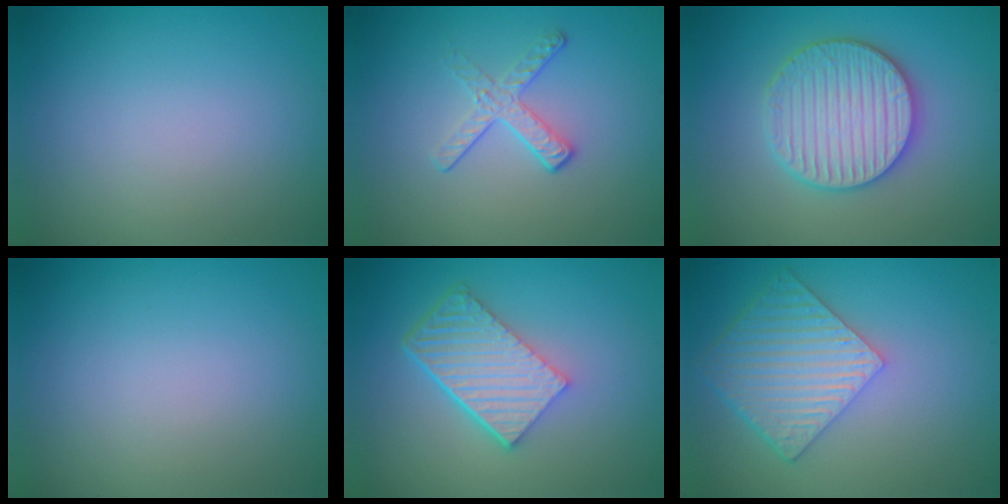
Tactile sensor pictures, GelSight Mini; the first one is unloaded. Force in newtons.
{"total": 2.1, "press": 1.4, "slide": 1.6}
{"total": 5.9, "press": 5.8, "slide": 1.1}
{"total": 0.0}
{"total": 6.0, "press": 4.0, "slide": 4.4}
{"total": 6.0, "press": 4.4, "slide": 4.1}